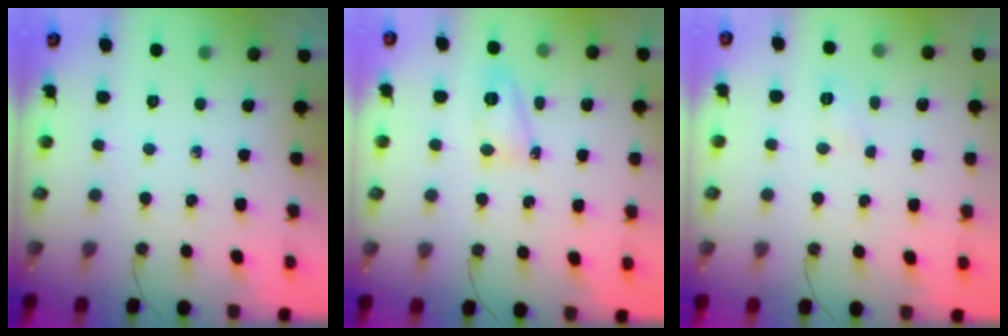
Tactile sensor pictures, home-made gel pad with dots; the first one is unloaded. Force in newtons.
{"total": 8.4, "press": 8.4, "slide": 0.9}
{"total": 6.7, "press": 4.7, "slide": 4.8}